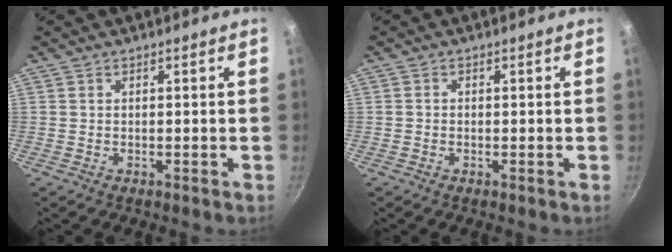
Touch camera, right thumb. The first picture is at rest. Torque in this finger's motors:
{"motor_torque": [-0.16, -0.11, -0.34, 0.01, 0.06]}